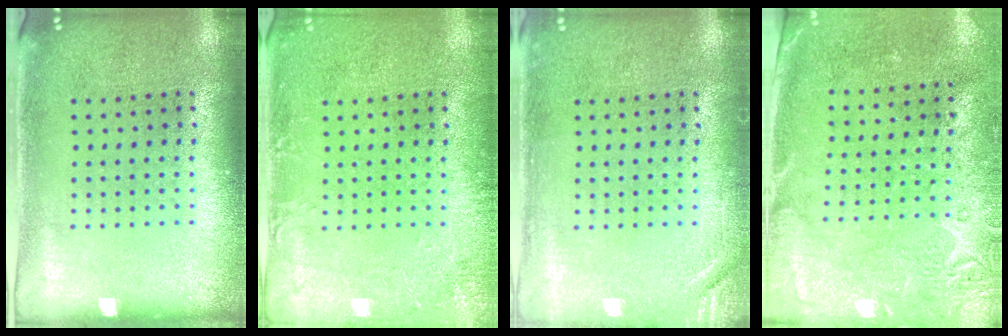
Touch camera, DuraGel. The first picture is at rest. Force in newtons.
{"total": 1.9, "press": 1.9, "slide": 0.2}
{"total": 1.5, "press": 1.5, "slide": 0.3}
{"total": 2.7, "press": 2.2, "slide": 1.7}